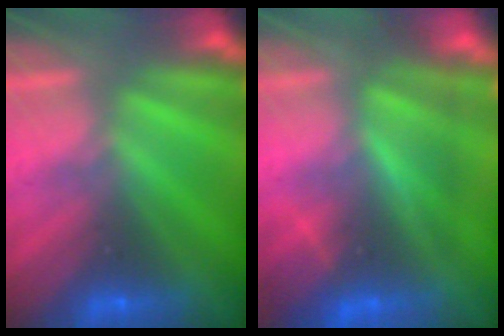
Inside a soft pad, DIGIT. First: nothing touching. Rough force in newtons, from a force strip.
{"total": 4.4}